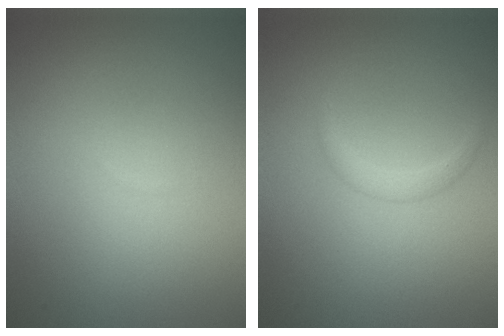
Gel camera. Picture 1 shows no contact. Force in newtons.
{"total": 1.0, "press": 1.0, "slide": 0.1}